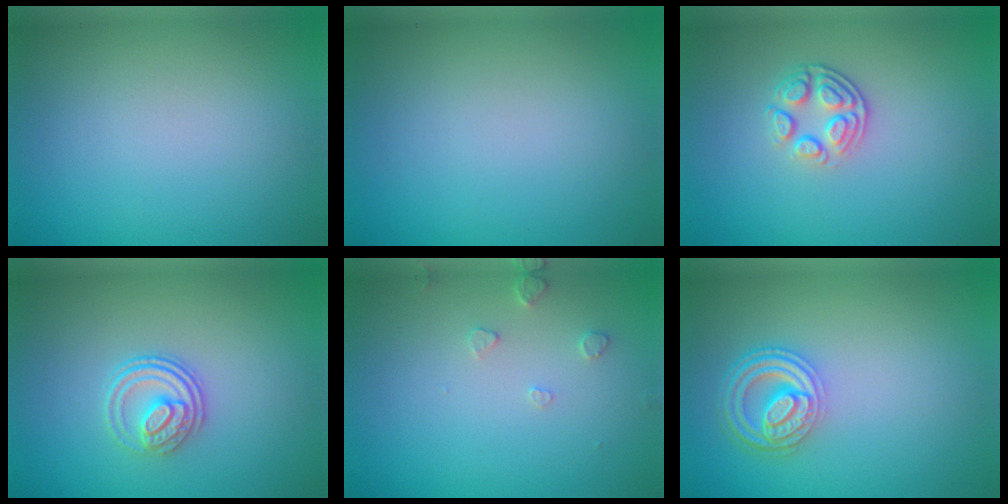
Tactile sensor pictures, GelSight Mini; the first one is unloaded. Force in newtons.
{"total": 0.0}
{"total": 3.0, "press": 2.3, "slide": 1.9}
{"total": 3.1, "press": 2.6, "slide": 1.7}
{"total": 1.2, "press": 1.2, "slide": 0.2}
{"total": 4.5, "press": 3.5, "slide": 2.8}